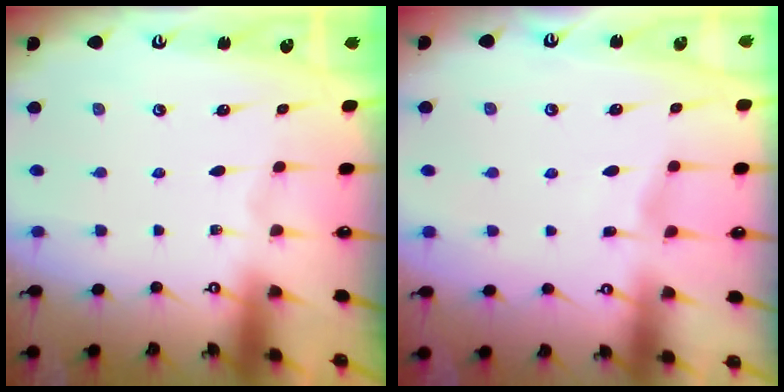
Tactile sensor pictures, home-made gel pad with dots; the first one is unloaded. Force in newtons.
{"total": 3.4, "press": 3.3, "slide": 0.4}